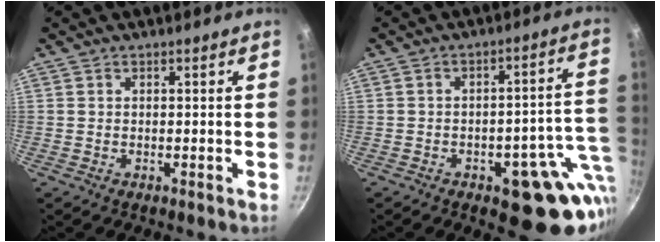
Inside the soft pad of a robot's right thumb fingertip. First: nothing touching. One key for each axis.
{"total": 15.8, "fx": -4.0, "fy": 7.3, "fz": 13.5, "tx": -0.105, "ty": 0.024, "tz": -0.046}